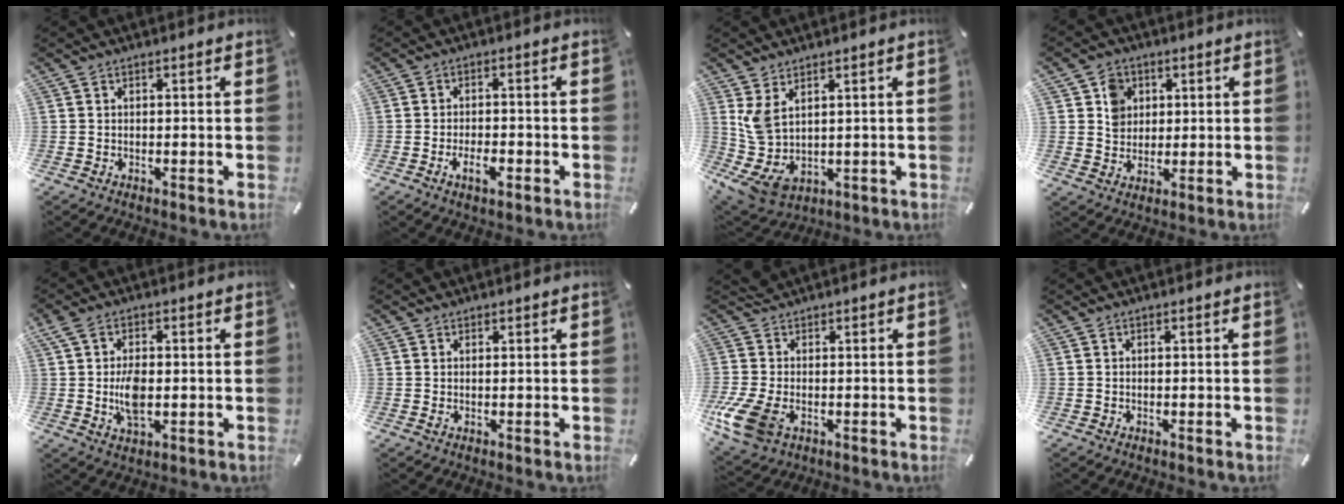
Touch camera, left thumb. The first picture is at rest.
{"total": 4.9, "force": [-2.2, 2.2, 3.8], "torque": [-0.072, 0.008, -0.041]}
{"total": 7.7, "force": [3.2, 5.0, 4.9], "torque": [-0.130, -0.023, 0.063]}
{"total": 6.0, "force": [1.8, 5.6, 1.6], "torque": [-0.024, 0.003, 0.031]}
{"total": 7.6, "force": [-0.4, 3.7, 6.6], "torque": [-0.134, -0.006, -0.010]}
{"total": 0.6, "force": [0.4, 0.4, 0.1], "torque": [0.005, 0.000, 0.006]}
{"total": 10.9, "force": [-1.1, 8.4, 6.9], "torque": [-0.166, 0.001, -0.017]}
{"total": 0.0}